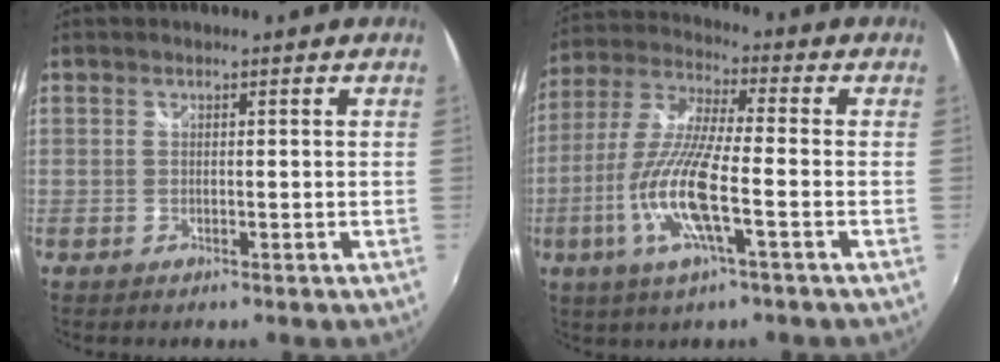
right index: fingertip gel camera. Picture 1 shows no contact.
{"total": 13.7, "force": [-4.4, 1.8, 12.9], "torque": [-0.271, -0.009, -0.089]}